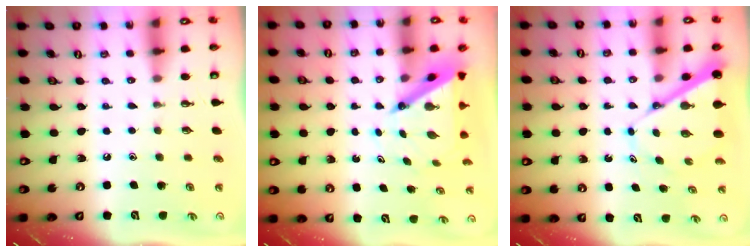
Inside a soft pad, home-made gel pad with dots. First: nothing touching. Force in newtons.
{"total": 6.2, "press": 6.2, "slide": 0.7}
{"total": 7.8, "press": 7.8, "slide": 0.7}